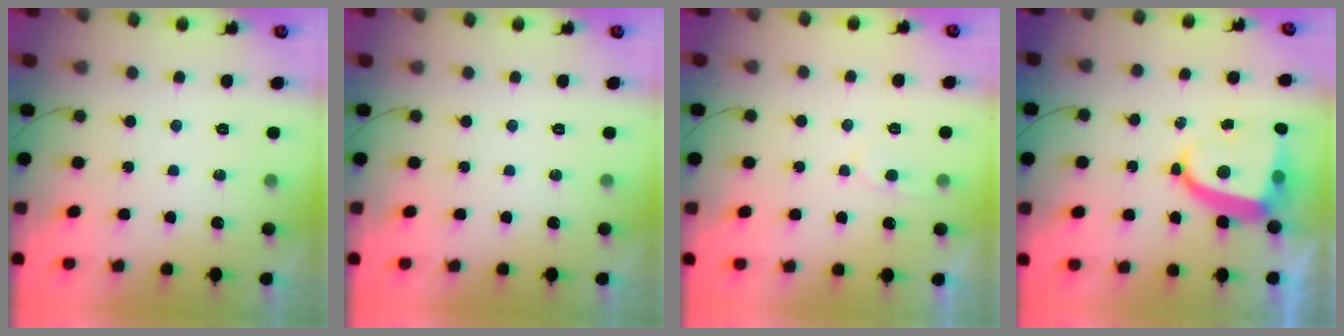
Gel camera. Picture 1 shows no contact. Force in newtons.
{"total": 0.0}
{"total": 6.1, "press": 6.0, "slide": 0.6}
{"total": 9.5, "press": 9.4, "slide": 1.2}